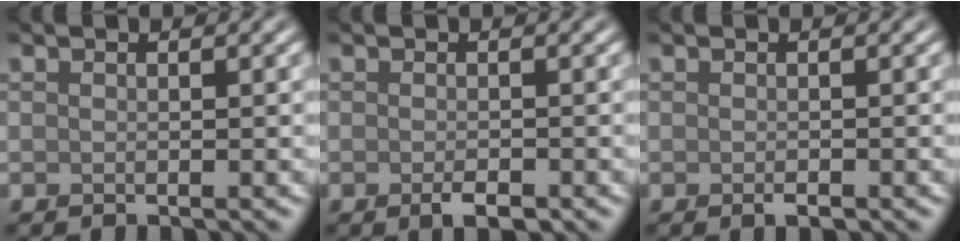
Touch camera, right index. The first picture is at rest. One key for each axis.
{"total": 1.6, "fx": -0.9, "fy": 0.6, "fz": 1.3, "tx": -0.021, "ty": -0.004, "tz": -0.013}
{"total": 0.8, "fx": -0.4, "fy": 0.3, "fz": 0.6, "tx": -0.010, "ty": -0.001, "tz": -0.005}